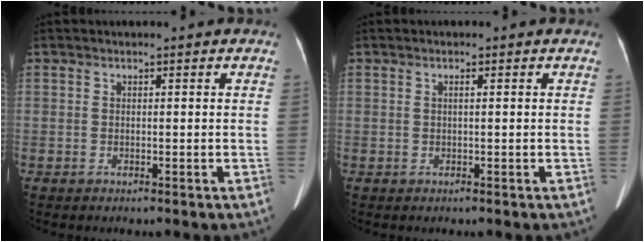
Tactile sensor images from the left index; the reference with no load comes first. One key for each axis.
{"total": 0.6, "fx": 0.1, "fy": -0.1, "fz": 0.6, "tx": -0.014, "ty": -0.001, "tz": 0.000}